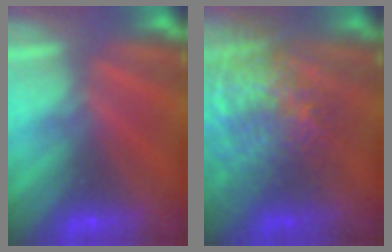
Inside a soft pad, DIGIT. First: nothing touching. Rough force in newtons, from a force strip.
{"total": 7.5}